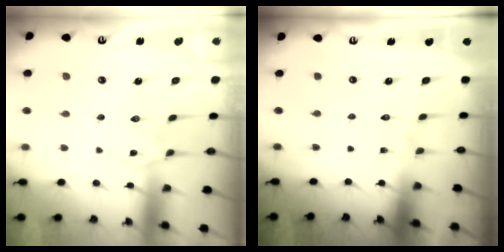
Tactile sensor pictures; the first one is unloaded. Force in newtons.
{"total": 0.0}